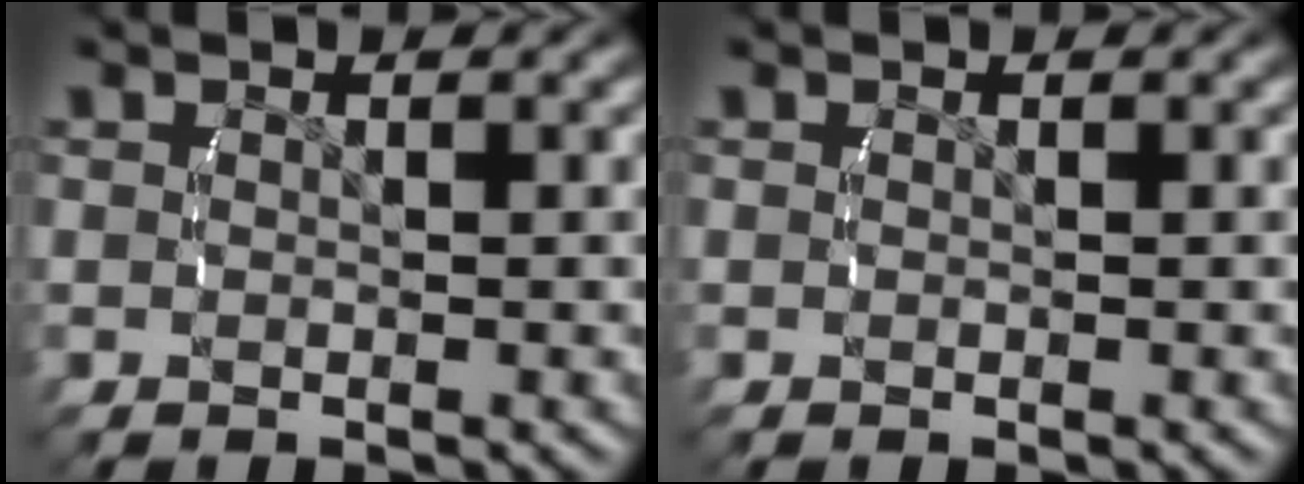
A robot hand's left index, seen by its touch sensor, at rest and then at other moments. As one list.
[{"total": 0.0}]